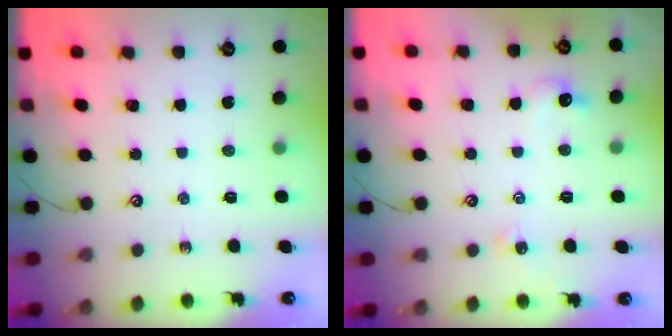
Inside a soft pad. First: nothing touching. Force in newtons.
{"total": 3.8, "press": 3.8, "slide": 0.7}